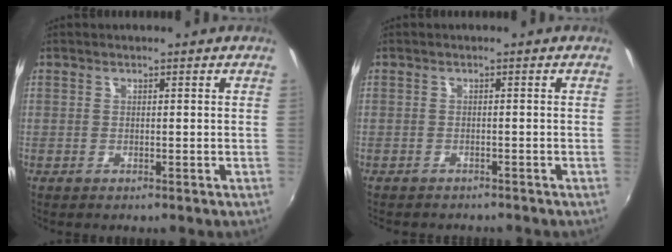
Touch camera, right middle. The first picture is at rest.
{"total": 2.3, "force": [-2.1, 0.7, 0.6], "torque": [-0.019, -0.014, -0.031]}